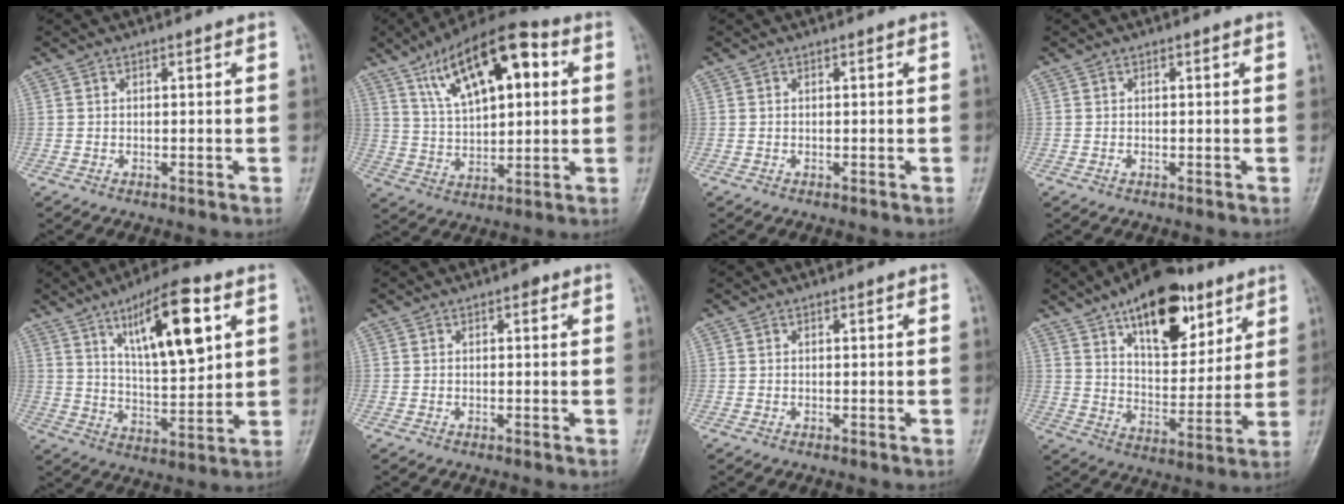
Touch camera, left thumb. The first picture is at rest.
{"total": 18.7, "force": [7.2, 8.4, 15.1], "torque": [-0.218, 0.000, 0.118]}
{"total": 0.0}
{"total": 0.6, "force": [0.0, 0.4, 0.5], "torque": [-0.008, -0.001, 0.001]}
{"total": 15.8, "force": [6.8, 5.0, 13.3], "torque": [-0.193, -0.029, 0.114]}
{"total": 1.0, "force": [0.4, 0.6, 0.6], "torque": [-0.001, 0.001, 0.001]}
{"total": 0.0}
{"total": 19.7, "force": [11.2, 9.6, 13.1], "torque": [-0.150, -0.048, 0.178]}